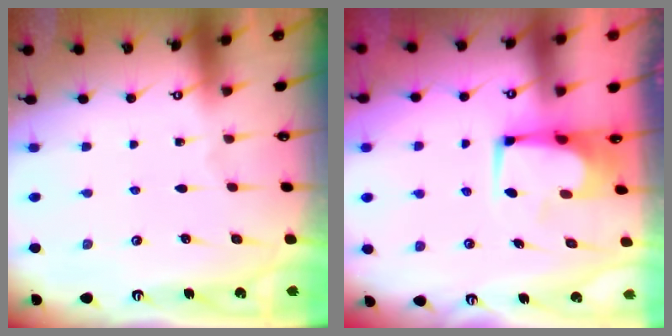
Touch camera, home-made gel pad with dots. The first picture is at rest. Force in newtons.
{"total": 1.6, "press": 1.5, "slide": 0.2}